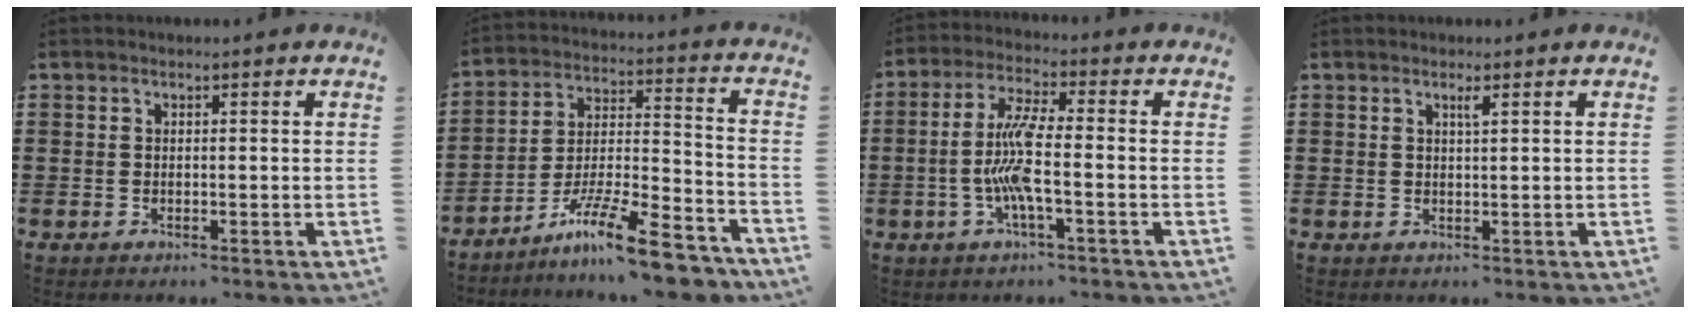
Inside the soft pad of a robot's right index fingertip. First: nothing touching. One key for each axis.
{"total": 13.6, "fx": -10.5, "fy": 1.7, "fz": 8.5, "tx": -0.132, "ty": 0.033, "tz": -0.191}
{"total": 8.2, "fx": -1.8, "fy": 1.5, "fz": 7.9, "tx": -0.180, "ty": -0.013, "tz": -0.044}
{"total": 1.1, "fx": 0.6, "fy": 0.0, "fz": 1.0, "tx": -0.019, "ty": -0.001, "tz": 0.009}